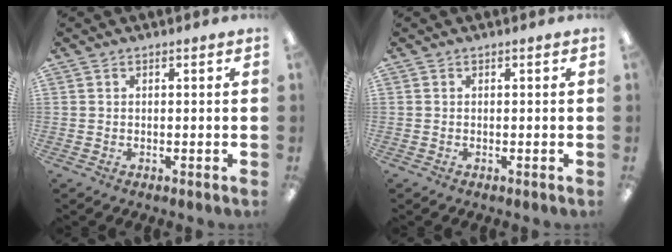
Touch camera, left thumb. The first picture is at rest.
{"total": 0.0}